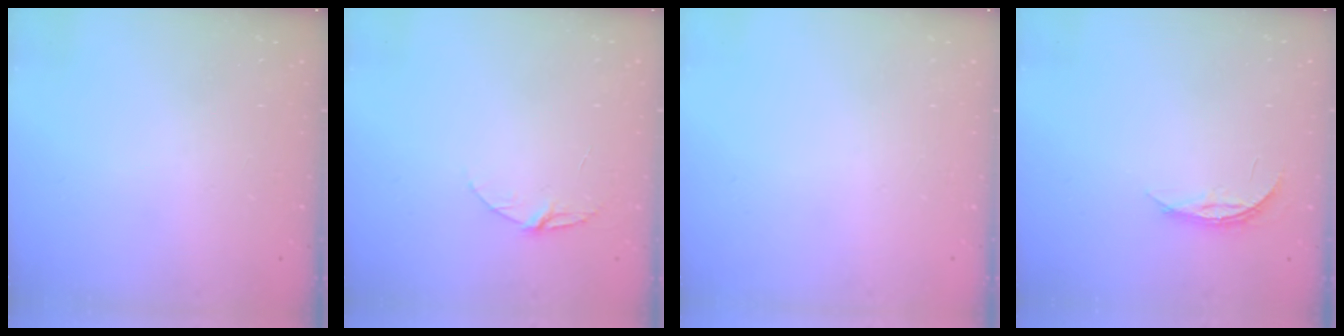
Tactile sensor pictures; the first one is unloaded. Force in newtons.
{"total": 5.3, "press": 5.3, "slide": 0.5}
{"total": 0.0}
{"total": 3.8, "press": 3.8, "slide": 0.3}